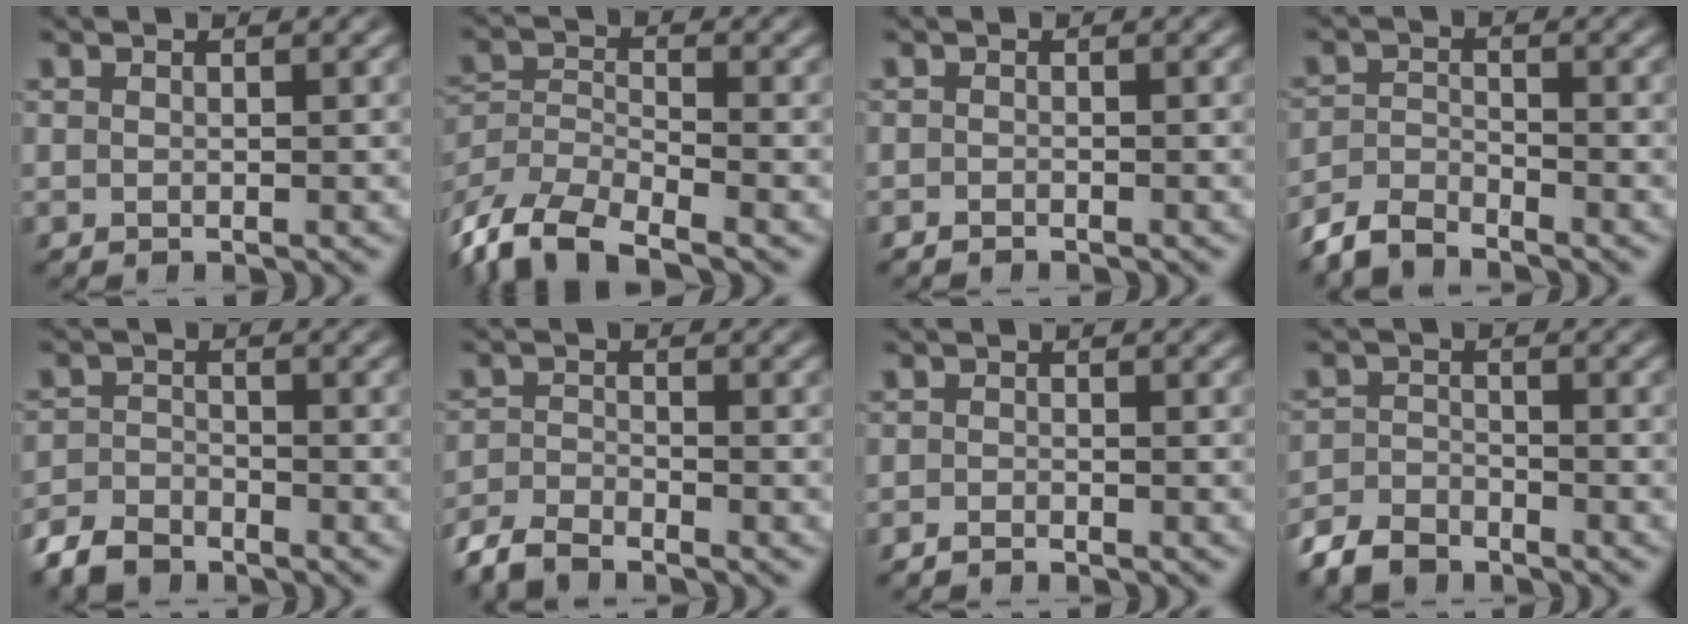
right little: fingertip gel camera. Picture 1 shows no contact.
{"total": 8.8, "force": [-5.1, 5.6, 4.5], "torque": [-0.110, -0.042, -0.073]}
{"total": 0.9, "force": [-0.9, -0.3, -0.2], "torque": [0.000, -0.011, -0.011]}
{"total": 3.6, "force": [-3.3, 1.1, 0.9], "torque": [-0.013, -0.006, -0.059]}
{"total": 3.6, "force": [-3.3, 1.3, 0.6], "torque": [-0.008, -0.011, -0.056]}
{"total": 3.1, "force": [-2.9, 0.7, 0.5], "torque": [-0.011, -0.008, -0.053]}
{"total": 1.2, "force": [-1.2, -0.3, -0.1], "torque": [0.000, -0.010, -0.018]}
{"total": 3.9, "force": [-3.5, 1.5, 0.7], "torque": [-0.009, -0.011, -0.060]}